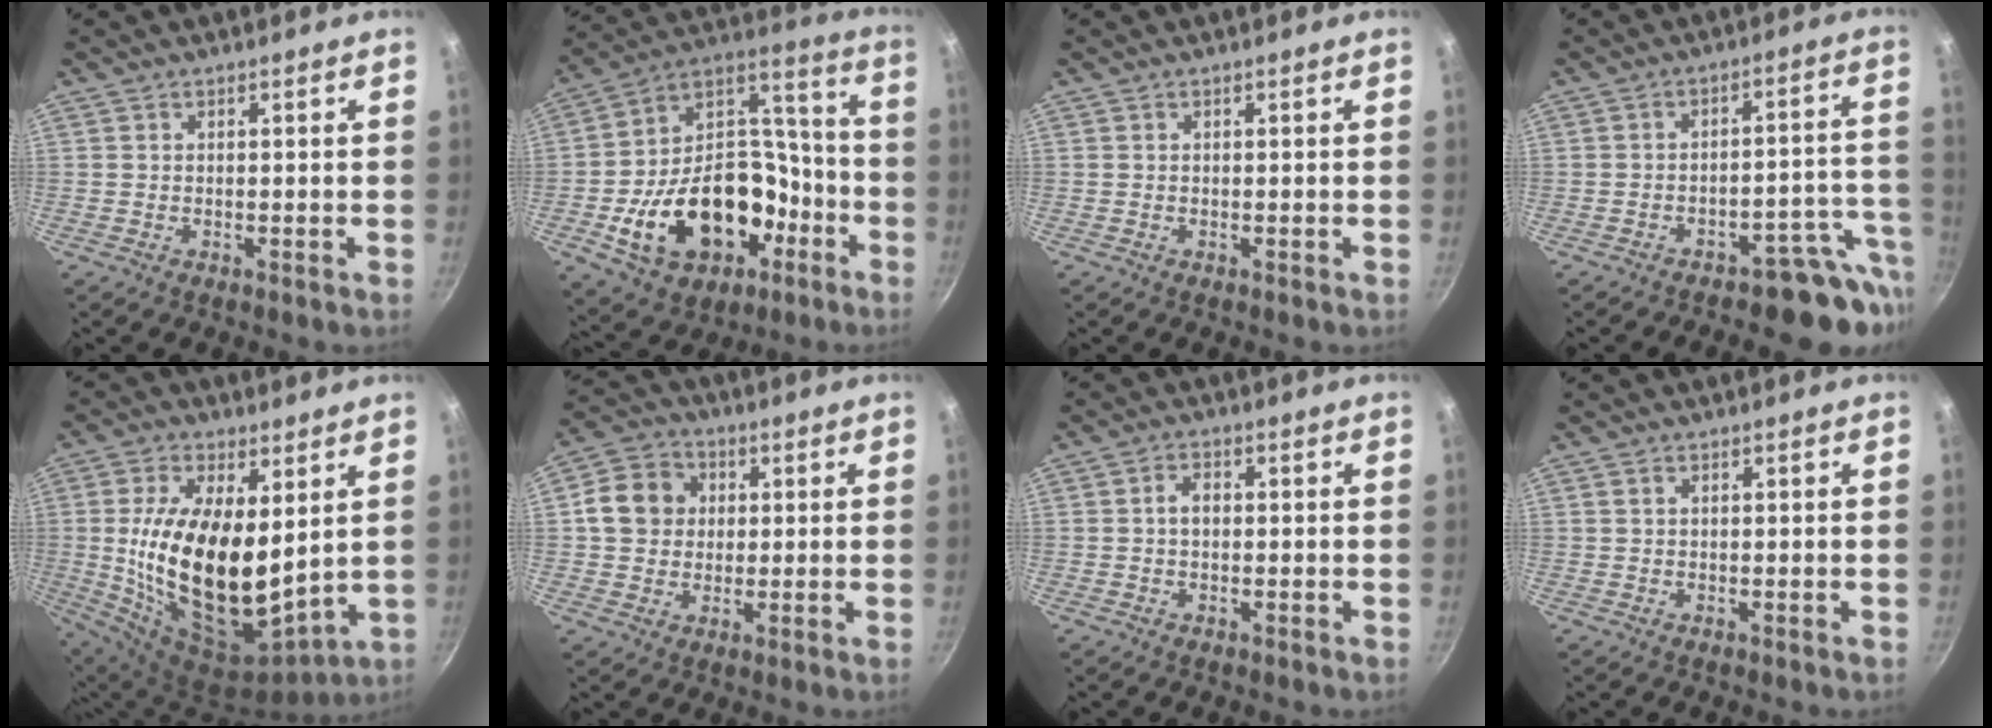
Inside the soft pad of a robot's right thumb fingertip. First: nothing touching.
{"total": 26.3, "force": [-9.2, 17.8, 17.0], "torque": [-0.251, 0.081, -0.131]}
{"total": 0.0}
{"total": 9.6, "force": [-6.7, 4.4, 5.3], "torque": [-0.006, 0.073, -0.087]}
{"total": 21.8, "force": [3.2, 11.0, 18.6], "torque": [-0.341, -0.038, 0.069]}
{"total": 9.6, "force": [1.5, 8.4, 4.5], "torque": [-0.054, 0.012, 0.012]}
{"total": 2.8, "force": [0.0, 1.9, 2.0], "torque": [-0.029, 0.010, -0.002]}
{"total": 0.6, "force": [0.3, 0.4, 0.4], "torque": [-0.007, 0.002, 0.004]}